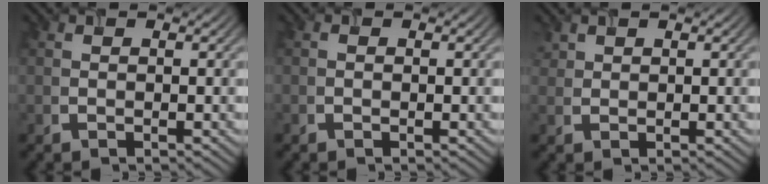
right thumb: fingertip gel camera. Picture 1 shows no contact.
{"total": 0.0}
{"total": 1.3, "force": [1.1, 0.8, 0.2], "torque": [-0.008, 0.001, 0.027]}